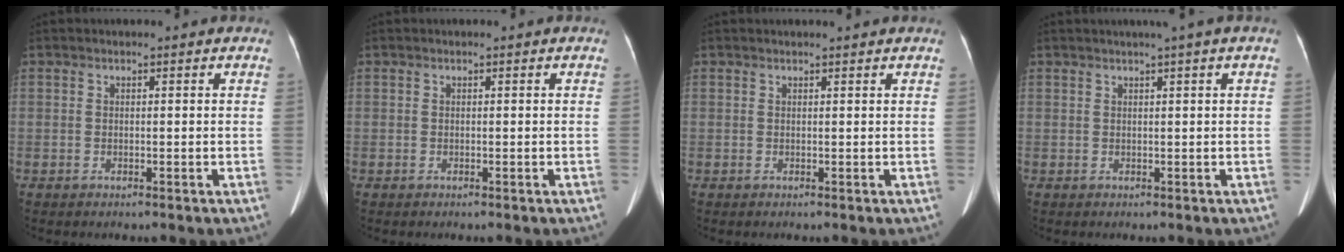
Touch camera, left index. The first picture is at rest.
{"total": 0.0}
{"total": 2.0, "force": [1.9, -0.2, 0.6], "torque": [-0.011, 0.010, 0.023]}
{"total": 2.3, "force": [1.5, -0.6, 1.7], "torque": [-0.025, 0.005, 0.026]}